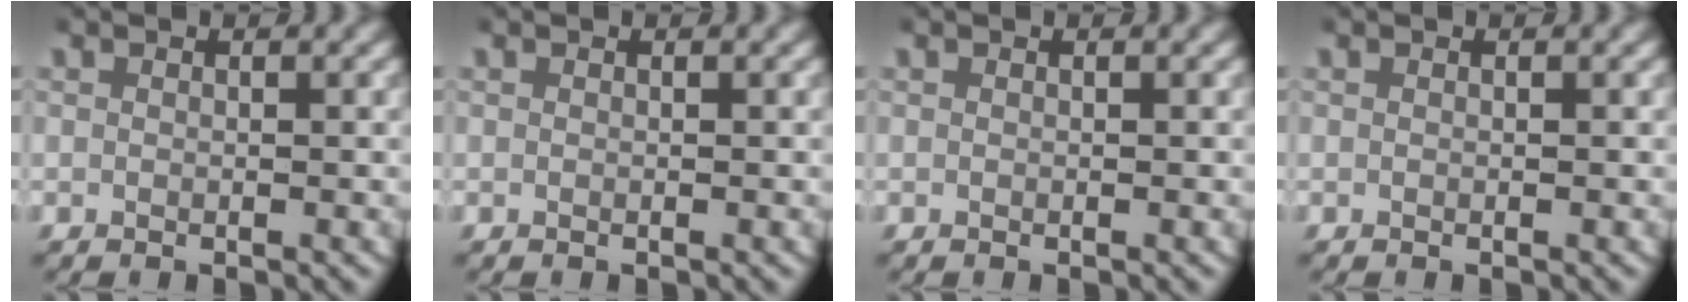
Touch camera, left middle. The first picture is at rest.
{"total": 0.0}
{"total": 0.0}
{"total": 0.0}